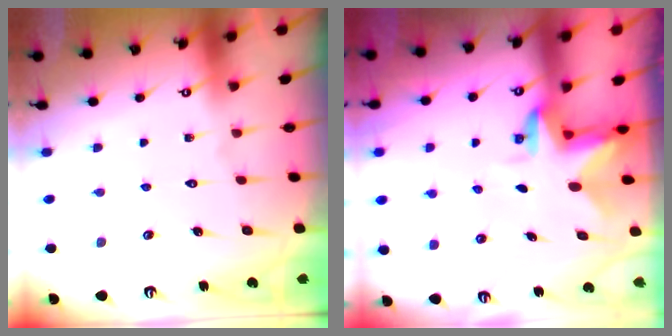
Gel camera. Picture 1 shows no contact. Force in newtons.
{"total": 3.2, "press": 3.1, "slide": 0.5}